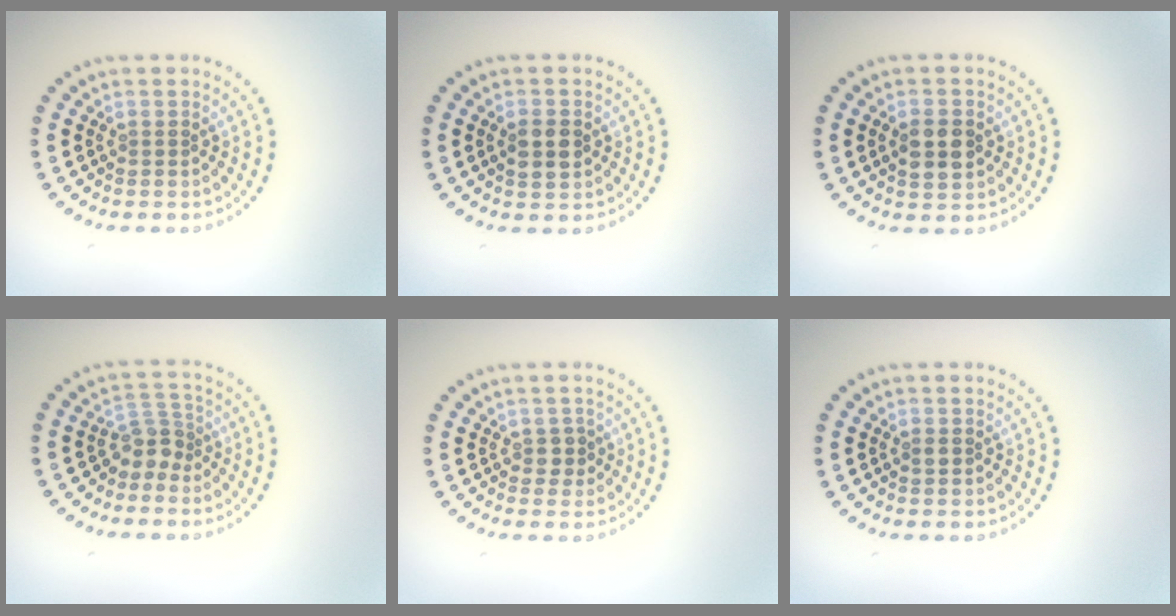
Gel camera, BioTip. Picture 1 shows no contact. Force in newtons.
{"total": 2.3, "press": 2.3, "slide": 0.1}
{"total": 3.2, "press": 3.2, "slide": 0.2}
{"total": 2.5, "press": 1.8, "slide": 1.7}
{"total": 1.3, "press": 1.1, "slide": 0.6}
{"total": 0.7, "press": 0.7, "slide": 0.1}